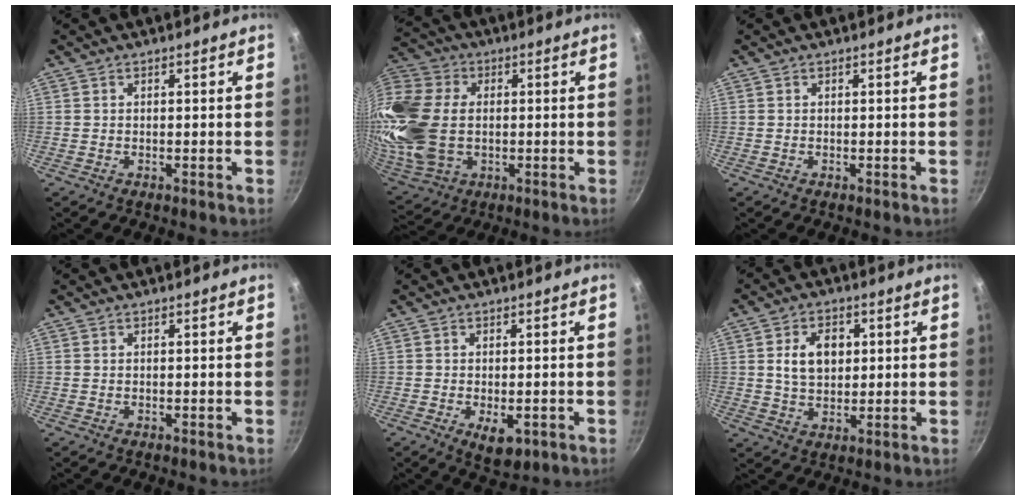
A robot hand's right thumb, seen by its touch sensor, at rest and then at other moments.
{"total": 24.6, "force": [0.3, 17.2, 17.6], "torque": [-0.439, 0.011, 0.019]}
{"total": 0.0}
{"total": 0.0}
{"total": 4.9, "force": [-1.6, 2.5, 3.8], "torque": [-0.055, -0.003, -0.015]}
{"total": 8.0, "force": [1.7, 5.4, 5.6], "torque": [-0.075, -0.005, 0.032]}